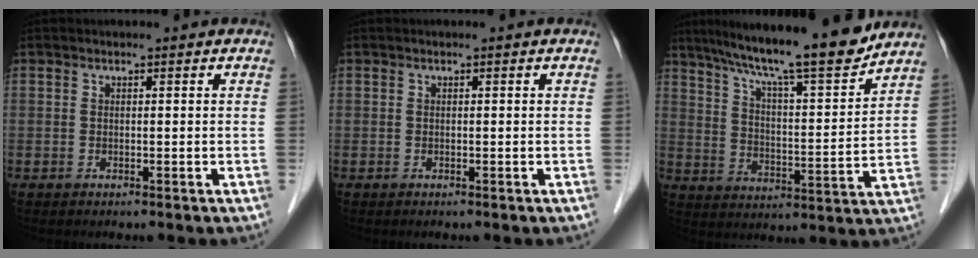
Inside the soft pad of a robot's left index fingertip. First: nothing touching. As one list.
[{"total": 0.0}, {"total": 17.5, "force": [15.1, 0.5, 8.8], "torque": [-0.142, 0.002, 0.232]}]